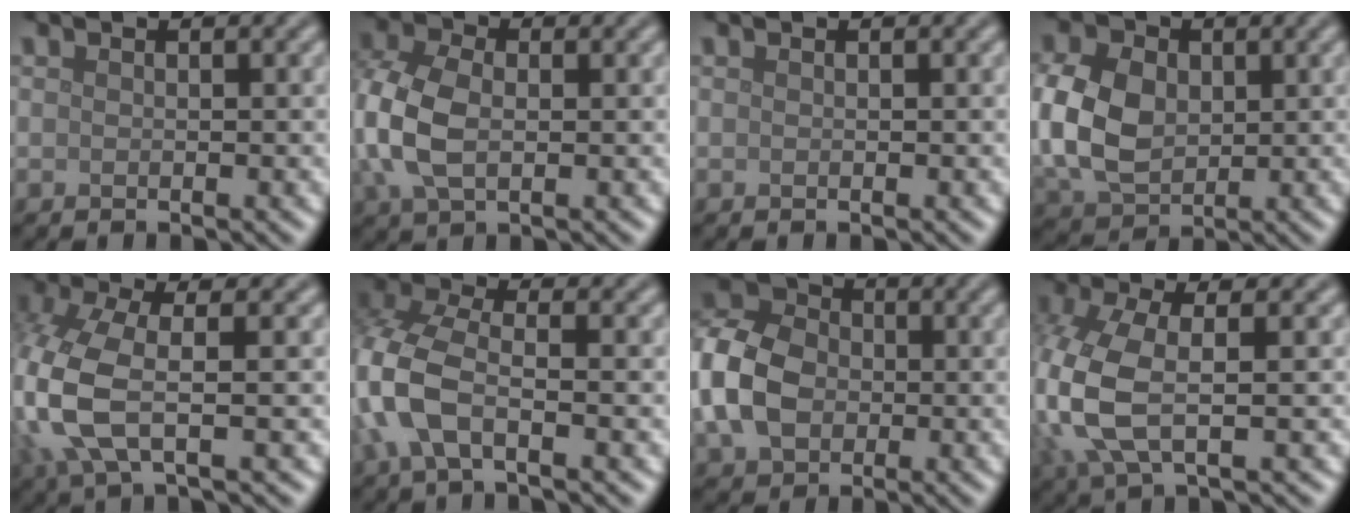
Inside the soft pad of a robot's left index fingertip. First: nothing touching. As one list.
[{"total": 6.6, "force": [-0.1, 4.4, 4.9], "torque": [-0.131, -0.001, -0.008]}, {"total": 0.0}, {"total": 8.0, "force": [0.4, 5.8, 5.5], "torque": [-0.138, 0.005, 0.003]}, {"total": 6.3, "force": [-0.9, 2.6, 5.7], "torque": [-0.157, -0.007, -0.018]}, {"total": 6.9, "force": [-2.1, 3.5, 5.6], "torque": [-0.145, 0.004, -0.056]}, {"total": 8.9, "force": [-1.3, 6.7, 5.6], "torque": [-0.140, 0.006, -0.042]}, {"total": 6.1, "force": [-0.3, 2.8, 5.4], "torque": [-0.147, -0.004, -0.005]}]